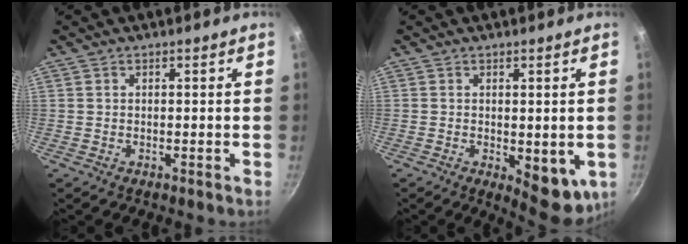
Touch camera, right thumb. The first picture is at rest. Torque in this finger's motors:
{"motor_torque": [-0.32, 0.51, -0.01, 0.02, 0.04]}